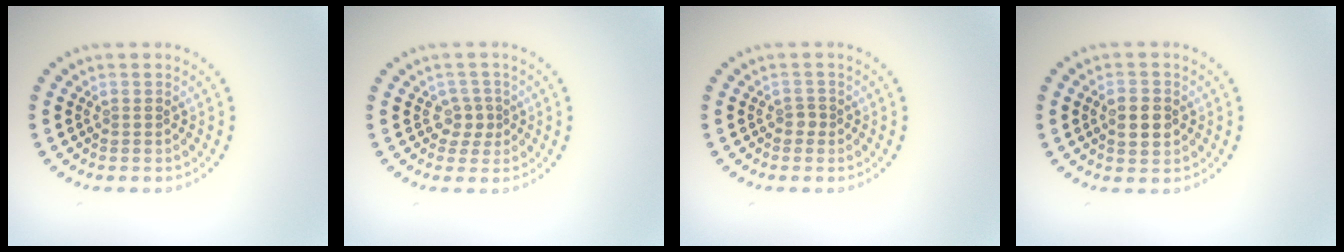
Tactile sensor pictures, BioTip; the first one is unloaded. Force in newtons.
{"total": 1.7, "press": 1.4, "slide": 1.1}
{"total": 0.8, "press": 0.6, "slide": 0.5}
{"total": 2.6, "press": 2.6, "slide": 0.0}